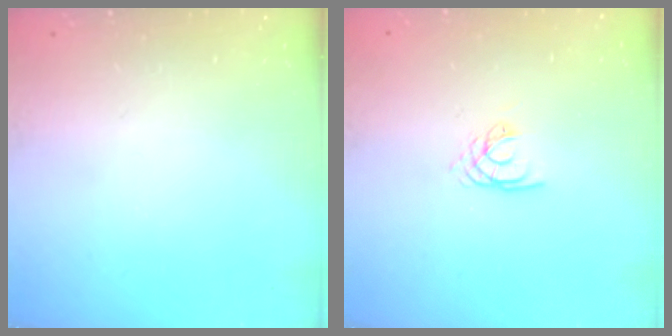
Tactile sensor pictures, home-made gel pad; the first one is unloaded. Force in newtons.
{"total": 2.2, "press": 2.2, "slide": 0.2}